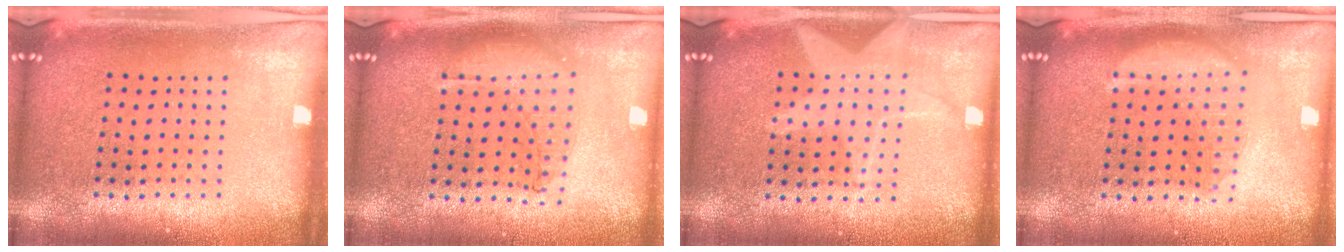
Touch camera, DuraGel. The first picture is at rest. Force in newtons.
{"total": 1.0, "press": 1.0, "slide": 0.2}
{"total": 1.2, "press": 1.2, "slide": 0.3}
{"total": 2.8, "press": 2.7, "slide": 0.4}